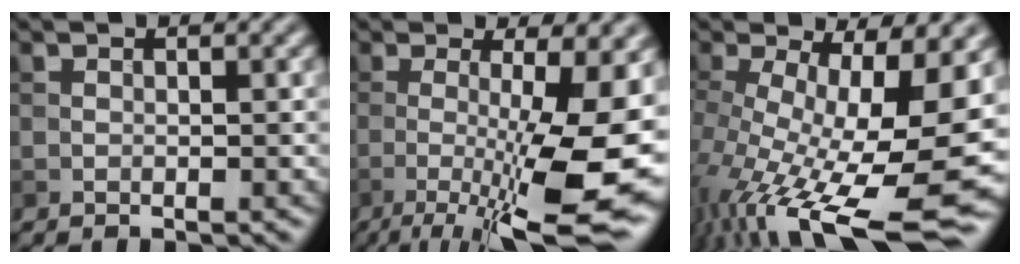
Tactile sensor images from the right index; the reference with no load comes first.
{"total": 13.7, "force": [-2.9, 3.2, 13.0], "torque": [-0.184, -0.012, -0.040]}
{"total": 16.3, "force": [-4.1, 5.8, 14.7], "torque": [-0.255, -0.027, -0.058]}